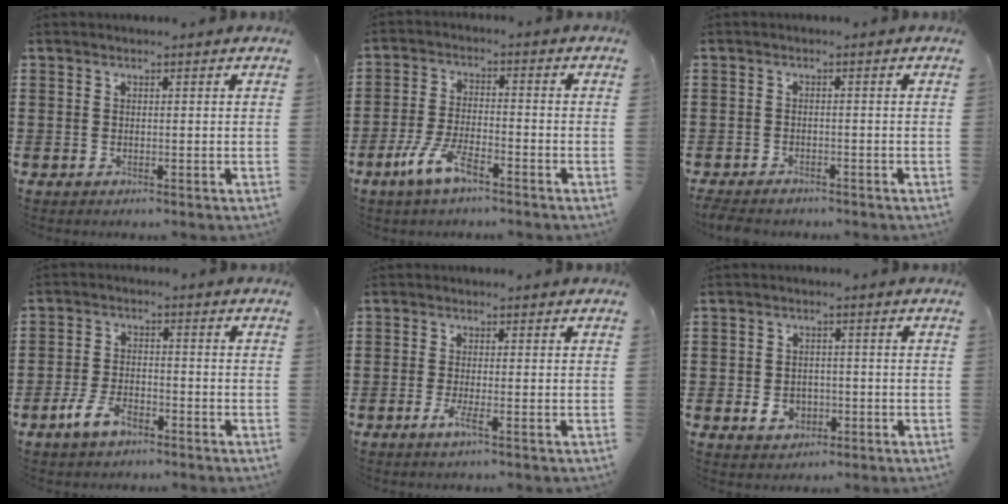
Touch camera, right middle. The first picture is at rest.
{"total": 6.5, "force": [-4.0, 1.6, 4.9], "torque": [-0.116, -0.008, -0.079]}
{"total": 1.5, "force": [-1.4, 0.4, 0.3], "torque": [-0.010, 0.001, -0.029]}
{"total": 4.8, "force": [-3.0, 1.9, 3.2], "torque": [-0.071, 0.004, -0.061]}
{"total": 2.4, "force": [-1.0, 0.1, 2.1], "torque": [-0.051, -0.010, -0.023]}
{"total": 3.0, "force": [-0.9, 2.3, 1.8], "torque": [-0.028, -0.001, -0.020]}